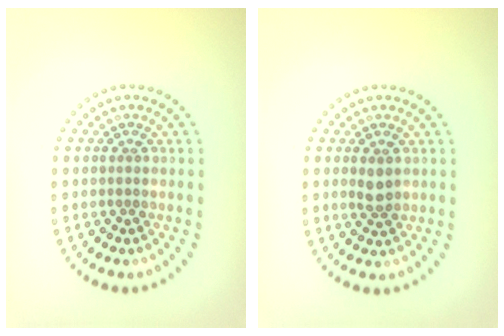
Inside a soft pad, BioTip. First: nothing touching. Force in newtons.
{"total": 1.6, "press": 1.6, "slide": 0.2}